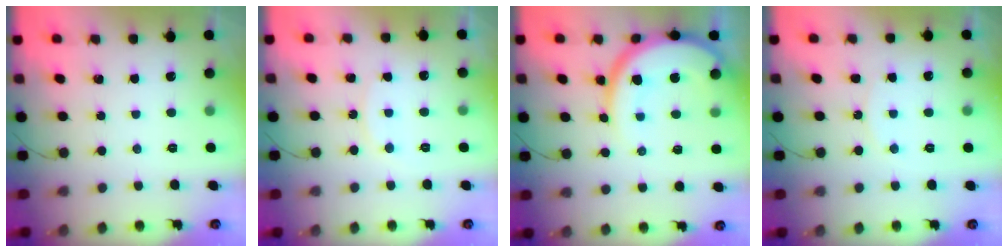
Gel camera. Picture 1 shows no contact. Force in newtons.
{"total": 6.1, "press": 6.0, "slide": 0.4}
{"total": 14.1, "press": 14.0, "slide": 1.6}
{"total": 6.2, "press": 6.2, "slide": 0.5}